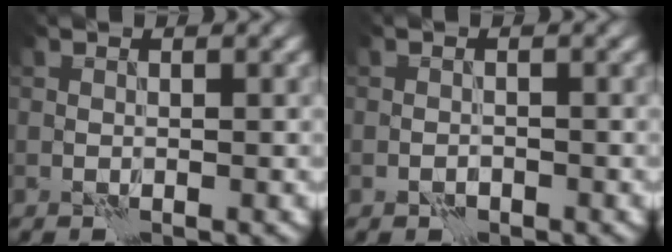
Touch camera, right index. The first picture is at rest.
{"total": 0.8, "force": [-0.6, 0.5, 0.3], "torque": [-0.005, 0.001, -0.011]}